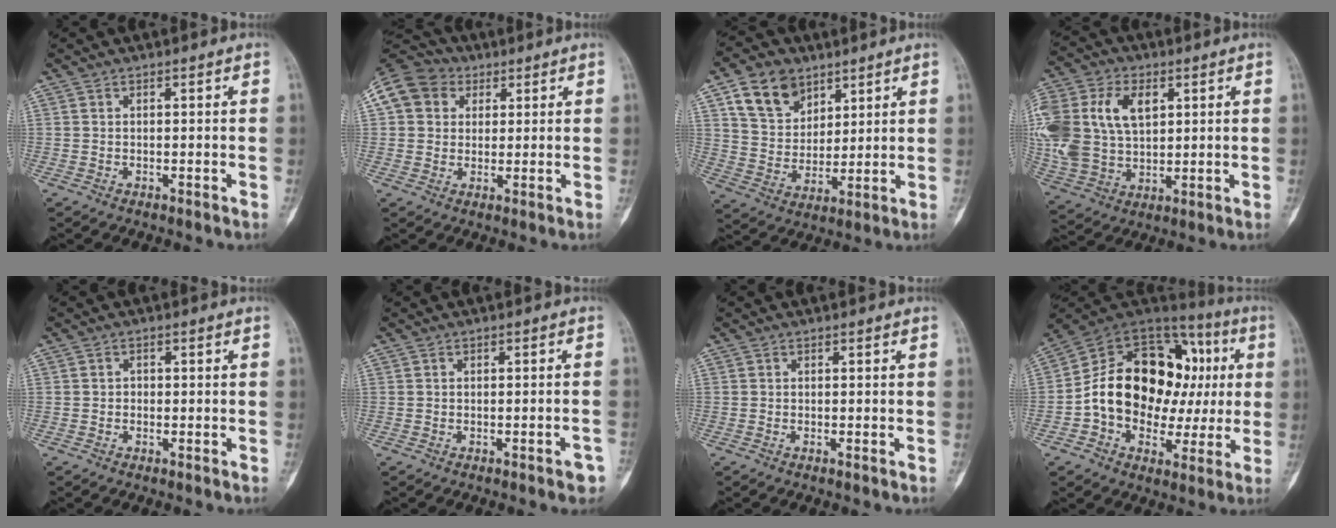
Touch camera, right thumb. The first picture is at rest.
{"total": 11.4, "force": [3.6, 9.8, 4.7], "torque": [-0.079, 0.020, 0.056]}
{"total": 11.6, "force": [6.5, 8.2, 5.1], "torque": [-0.067, -0.026, 0.125]}
{"total": 23.3, "force": [5.6, 16.0, 15.9], "torque": [-0.379, 0.025, 0.117]}
{"total": 0.9, "force": [-0.2, 0.8, 0.3], "torque": [0.007, 0.004, -0.006]}
{"total": 2.5, "force": [-1.5, 0.7, 2.0], "torque": [-0.023, 0.012, -0.017]}
{"total": 0.0}
{"total": 25.2, "force": [1.2, 17.4, 18.3], "torque": [-0.253, 0.051, 0.025]}